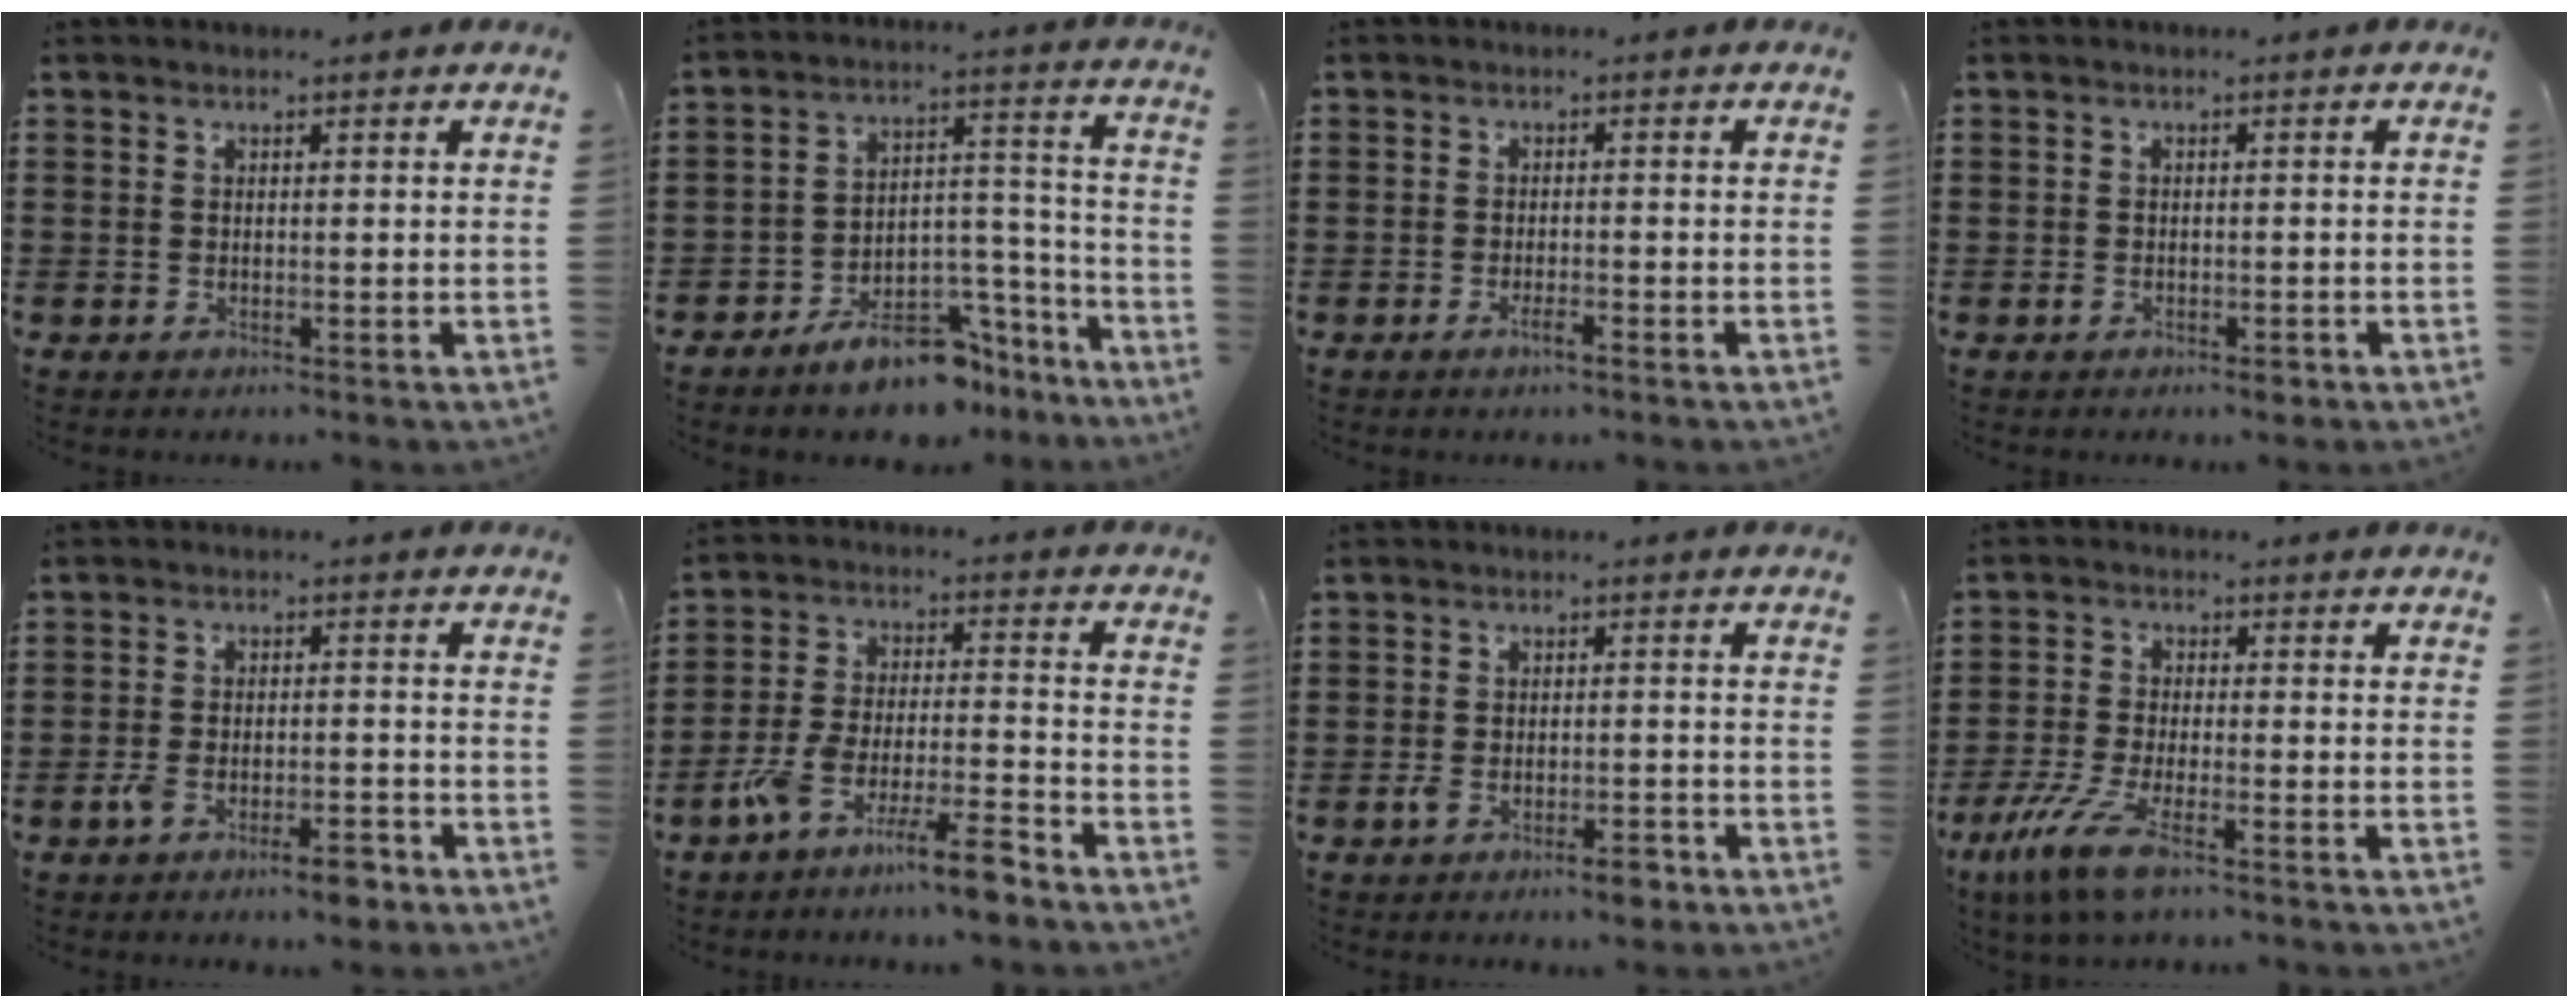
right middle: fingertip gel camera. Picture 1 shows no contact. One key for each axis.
{"total": 10.3, "fx": -8.6, "fy": 3.4, "fz": 4.4, "tx": -0.058, "ty": 0.047, "tz": -0.155}
{"total": 2.0, "fx": -1.2, "fy": 0.3, "fz": 1.5, "tx": -0.034, "ty": -0.004, "tz": -0.024}
{"total": 1.2, "fx": -0.8, "fy": 0.5, "fz": 0.8, "tx": -0.017, "ty": -0.004, "tz": -0.014}
{"total": 4.8, "fx": -3.2, "fy": 1.5, "fz": 3.2, "tx": -0.055, "ty": 0.009, "tz": -0.060}
{"total": 9.6, "fx": -7.6, "fy": 0.9, "fz": 5.8, "tx": -0.121, "ty": 0.004, "tz": -0.150}
{"total": 3.6, "fx": -2.5, "fy": 1.1, "fz": 2.4, "tx": -0.038, "ty": 0.008, "tz": -0.046}
{"total": 7.5, "fx": -4.8, "fy": 1.5, "fz": 5.6, "tx": -0.131, "ty": -0.017, "tz": -0.091}